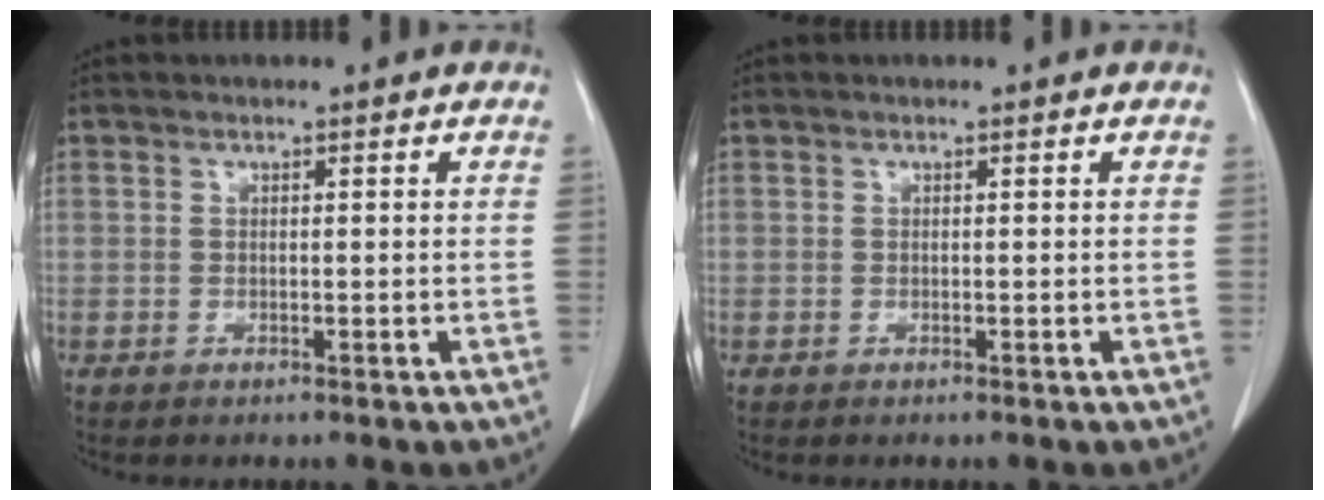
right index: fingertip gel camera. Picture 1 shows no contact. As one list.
[{"total": 0.0}]